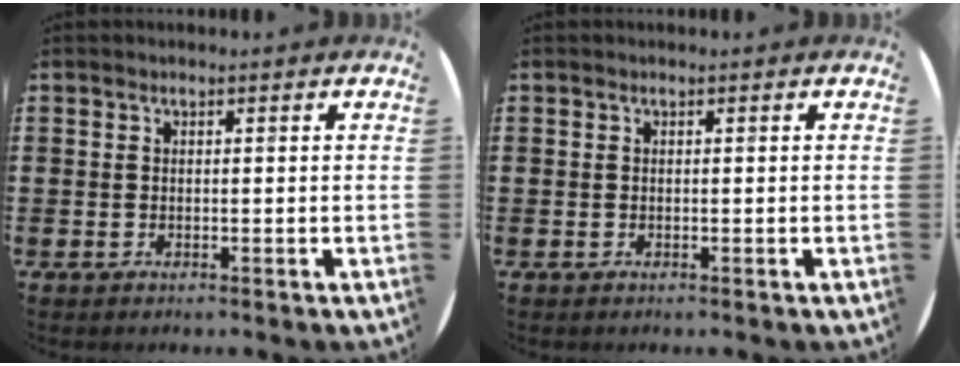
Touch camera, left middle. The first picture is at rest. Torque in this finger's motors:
{"motor_torque": [0.41, -0.41, 0.00, 0.00]}